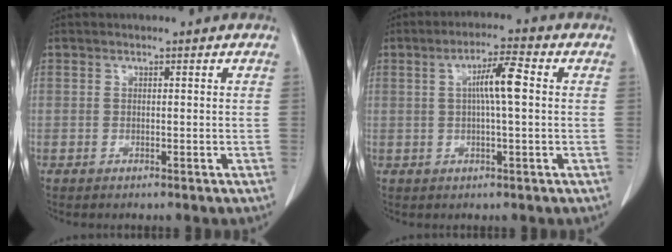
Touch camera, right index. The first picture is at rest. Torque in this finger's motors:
{"motor_torque": [0.70, -0.04, 0.34, 0.11]}